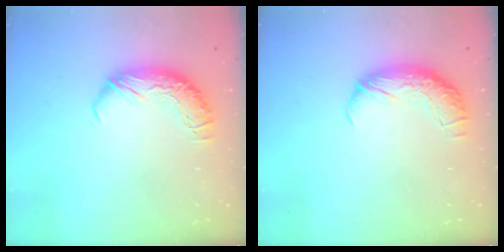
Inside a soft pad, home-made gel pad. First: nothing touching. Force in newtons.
{"total": 2.4, "press": 1.1, "slide": 2.2}